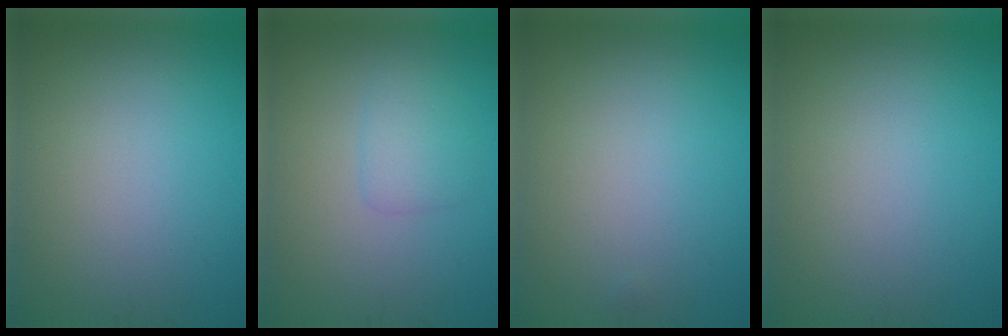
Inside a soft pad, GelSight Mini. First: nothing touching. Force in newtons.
{"total": 1.8, "press": 1.8, "slide": 0.0}
{"total": 0.0}
{"total": 0.0}